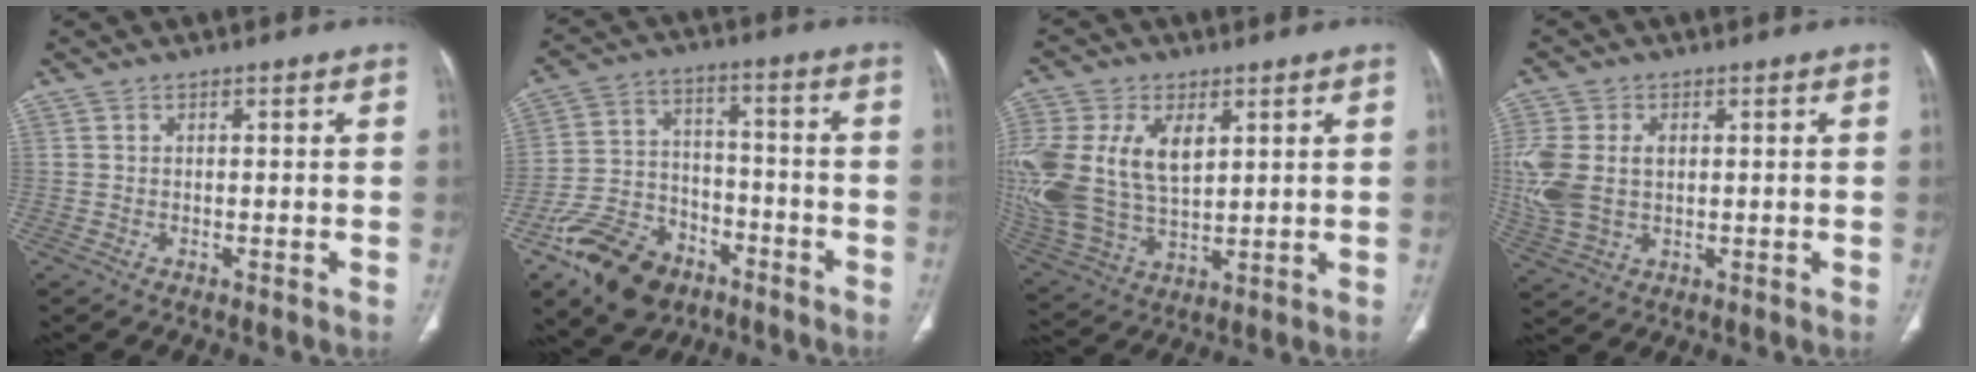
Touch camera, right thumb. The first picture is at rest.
{"total": 16.6, "force": [-9.8, 10.7, 8.1], "torque": [-0.120, 0.062, -0.169]}
{"total": 21.7, "force": [4.7, 13.2, 16.5], "torque": [-0.384, -0.003, 0.098]}
{"total": 11.5, "force": [0.9, 7.9, 8.3], "torque": [-0.203, 0.006, 0.029]}